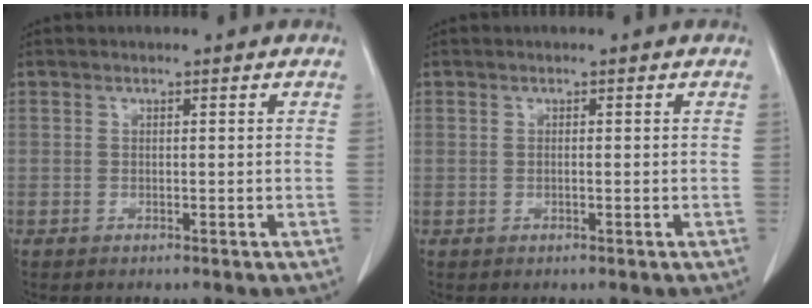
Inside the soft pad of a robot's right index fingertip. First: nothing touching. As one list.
[{"total": 0.7, "force": [-0.1, 0.3, 0.6], "torque": [-0.018, 0.001, 0.001]}]